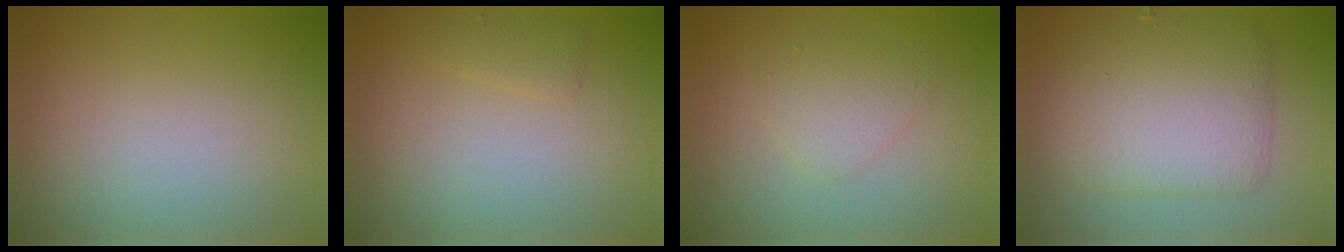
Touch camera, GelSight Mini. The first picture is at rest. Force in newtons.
{"total": 1.0, "press": 1.0, "slide": 0.1}
{"total": 1.9, "press": 1.9, "slide": 0.2}
{"total": 6.2, "press": 6.2, "slide": 0.1}